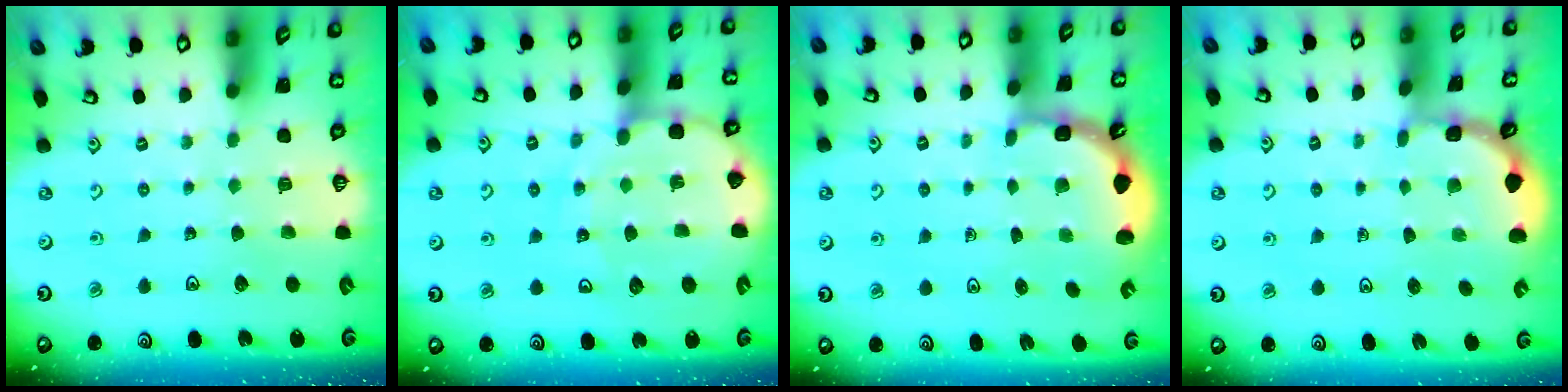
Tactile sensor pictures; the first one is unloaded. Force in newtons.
{"total": 11.7, "press": 11.6, "slide": 1.4}
{"total": 2.1, "press": 1.9, "slide": 0.9}
{"total": 1.6, "press": 1.6, "slide": 0.1}